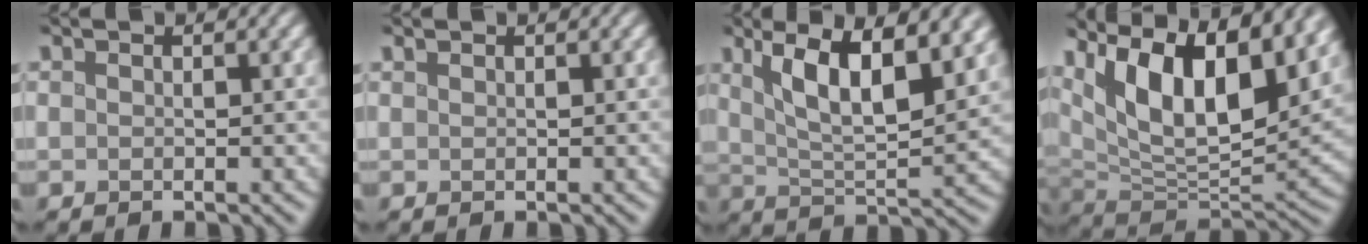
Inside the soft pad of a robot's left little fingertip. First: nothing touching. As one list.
[{"total": 0.0}, {"total": 8.5, "force": [3.6, 2.6, 7.3], "torque": [-0.128, 0.000, 0.062]}, {"total": 13.9, "force": [6.7, 5.9, 10.6], "torque": [-0.163, 0.020, 0.104]}]